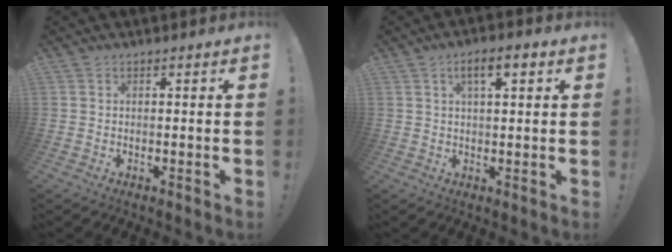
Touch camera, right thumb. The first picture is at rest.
{"total": 5.8, "force": [2.3, 1.9, 5.0], "torque": [-0.069, -0.004, 0.031]}